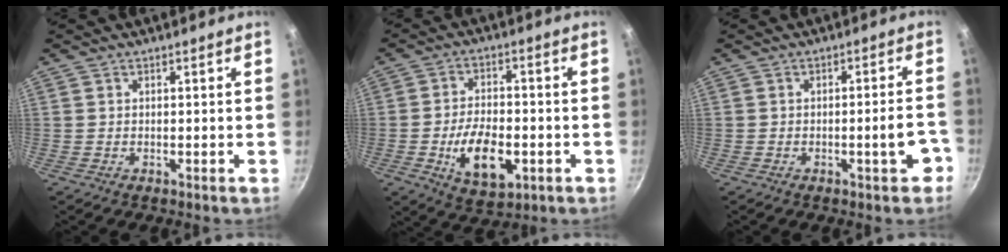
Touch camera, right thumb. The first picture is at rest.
{"total": 12.0, "force": [-3.4, 6.5, 9.6], "torque": [-0.146, 0.010, -0.051]}
{"total": 5.7, "force": [-2.6, 1.3, 4.8], "torque": [-0.052, 0.025, -0.031]}